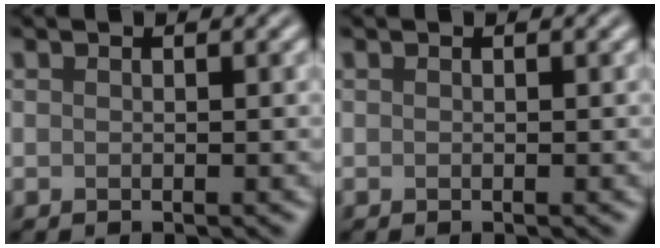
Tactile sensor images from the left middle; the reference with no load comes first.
{"total": 0.0}